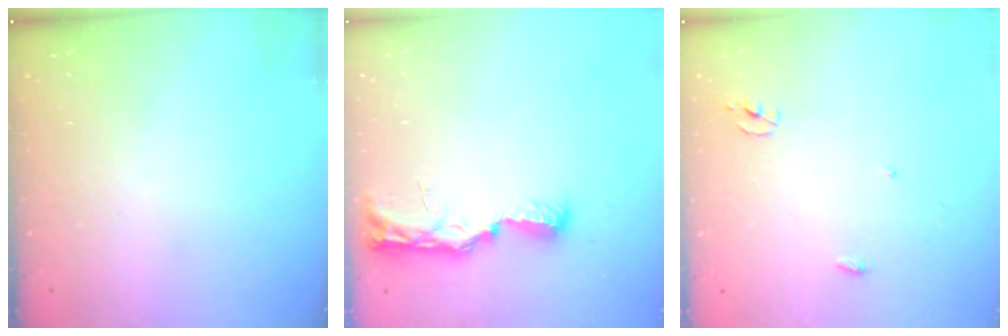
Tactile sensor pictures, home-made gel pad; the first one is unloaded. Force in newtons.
{"total": 11.3, "press": 10.0, "slide": 5.1}
{"total": 2.3, "press": 2.3, "slide": 0.1}